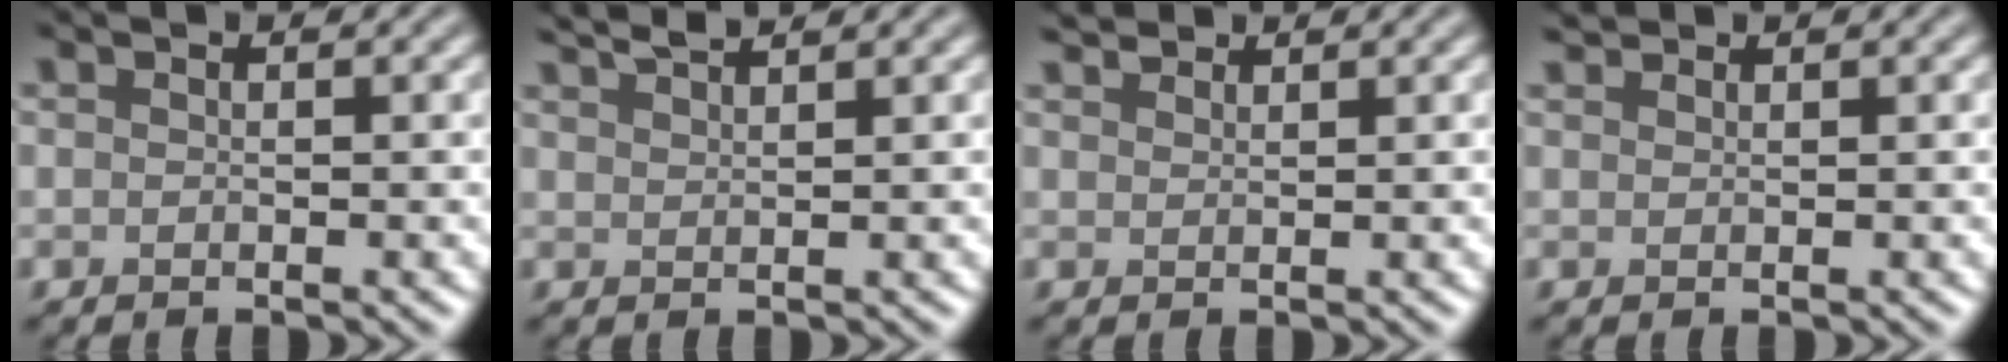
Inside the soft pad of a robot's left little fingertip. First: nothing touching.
{"total": 2.6, "force": [2.4, 0.4, 1.1], "torque": [-0.006, 0.009, 0.035]}
{"total": 1.8, "force": [1.7, 0.3, 0.3], "torque": [-0.006, 0.007, 0.033]}
{"total": 1.1, "force": [1.1, 0.2, 0.1], "torque": [-0.004, 0.004, 0.024]}